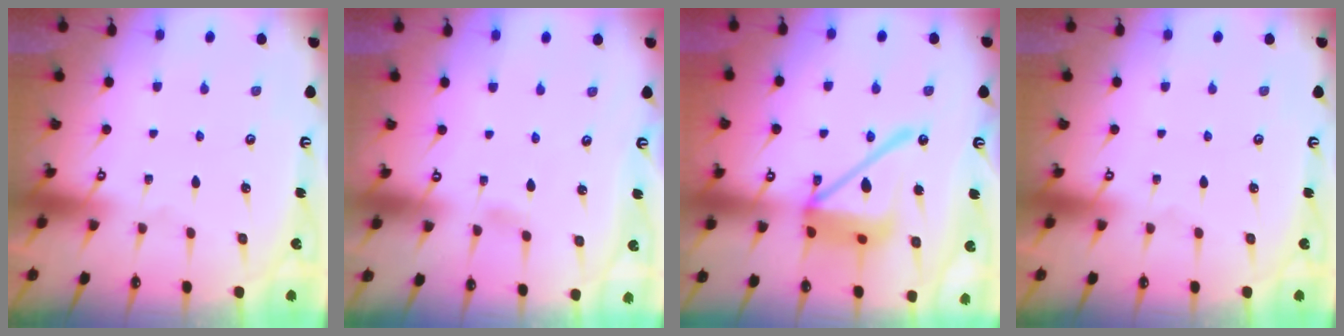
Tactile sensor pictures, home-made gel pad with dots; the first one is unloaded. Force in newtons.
{"total": 3.7, "press": 3.7, "slide": 0.4}
{"total": 18.2, "press": 18.1, "slide": 1.6}
{"total": 0.0}